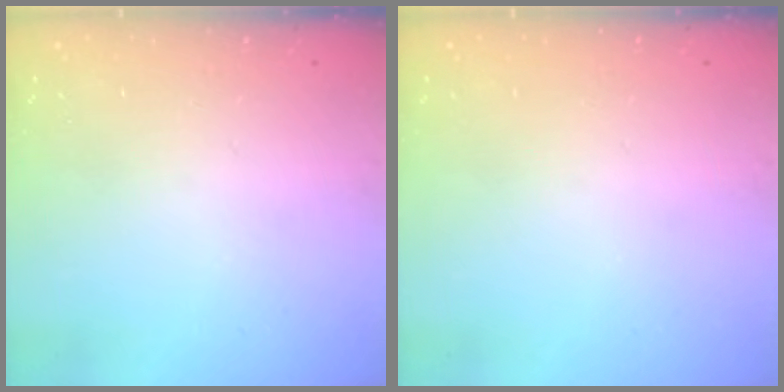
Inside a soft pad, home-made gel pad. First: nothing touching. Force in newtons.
{"total": 0.0}